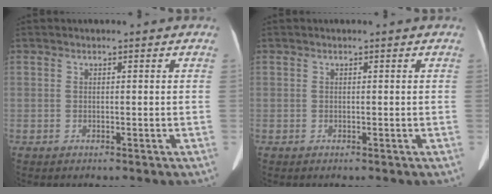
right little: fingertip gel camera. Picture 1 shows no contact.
{"total": 0.0}